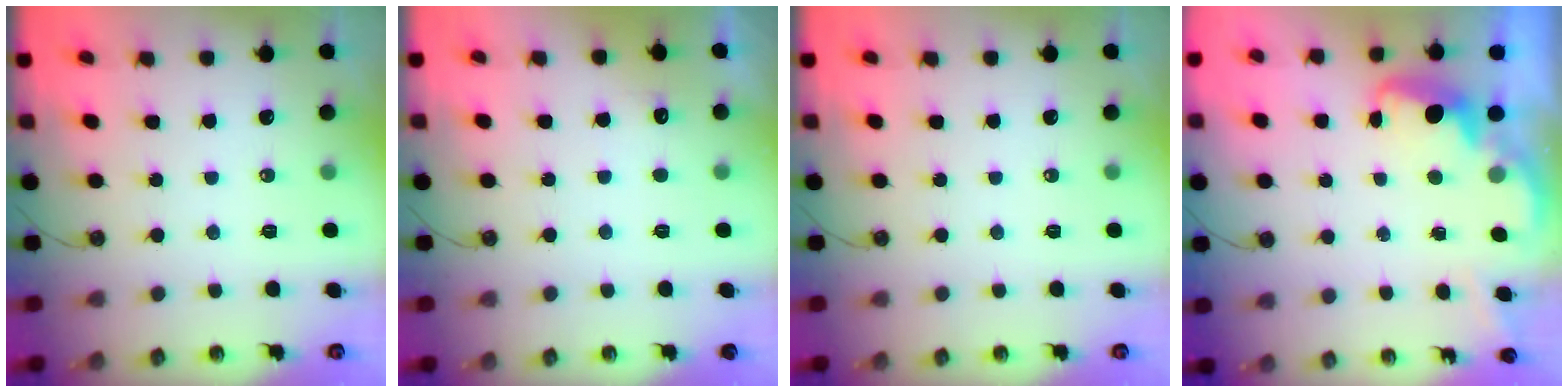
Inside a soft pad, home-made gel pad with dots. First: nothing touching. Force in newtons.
{"total": 4.2, "press": 4.1, "slide": 1.0}
{"total": 0.0}
{"total": 2.8, "press": 2.7, "slide": 0.6}